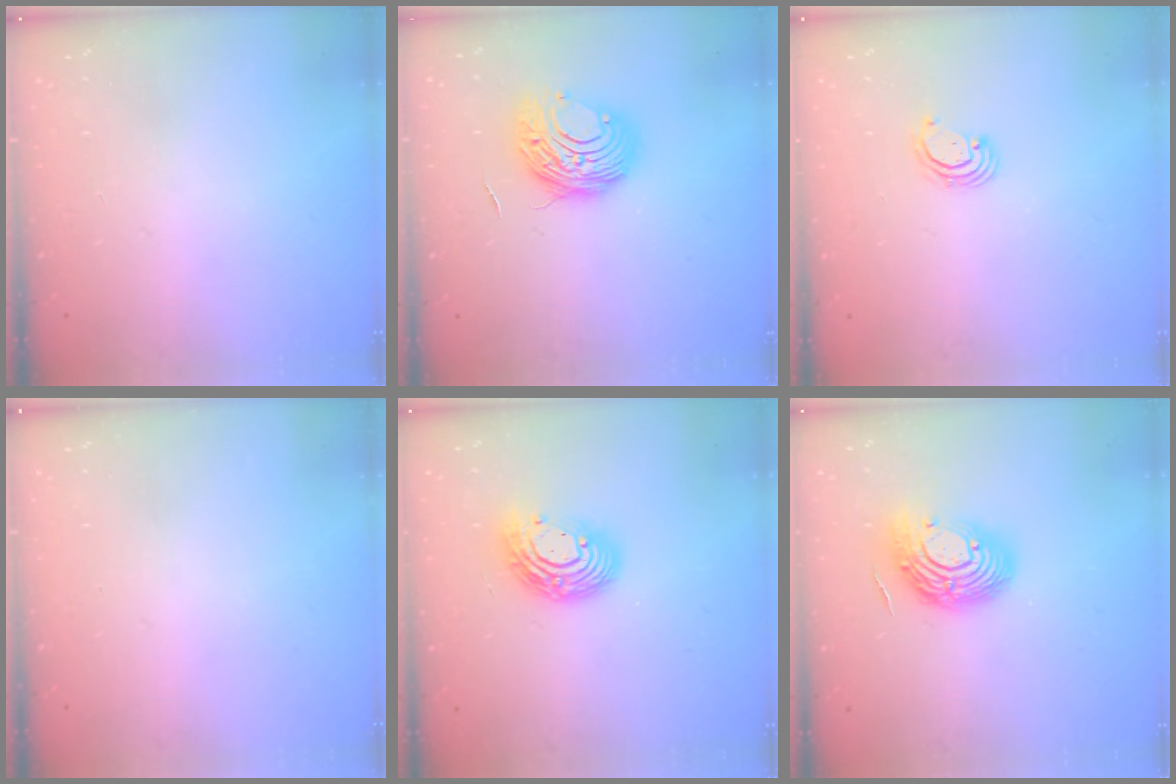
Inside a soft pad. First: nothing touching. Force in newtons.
{"total": 10.0, "press": 10.0, "slide": 0.8}
{"total": 2.8, "press": 2.8, "slide": 0.3}
{"total": 0.0}
{"total": 12.8, "press": 12.8, "slide": 1.1}
{"total": 14.4, "press": 14.3, "slide": 1.2}